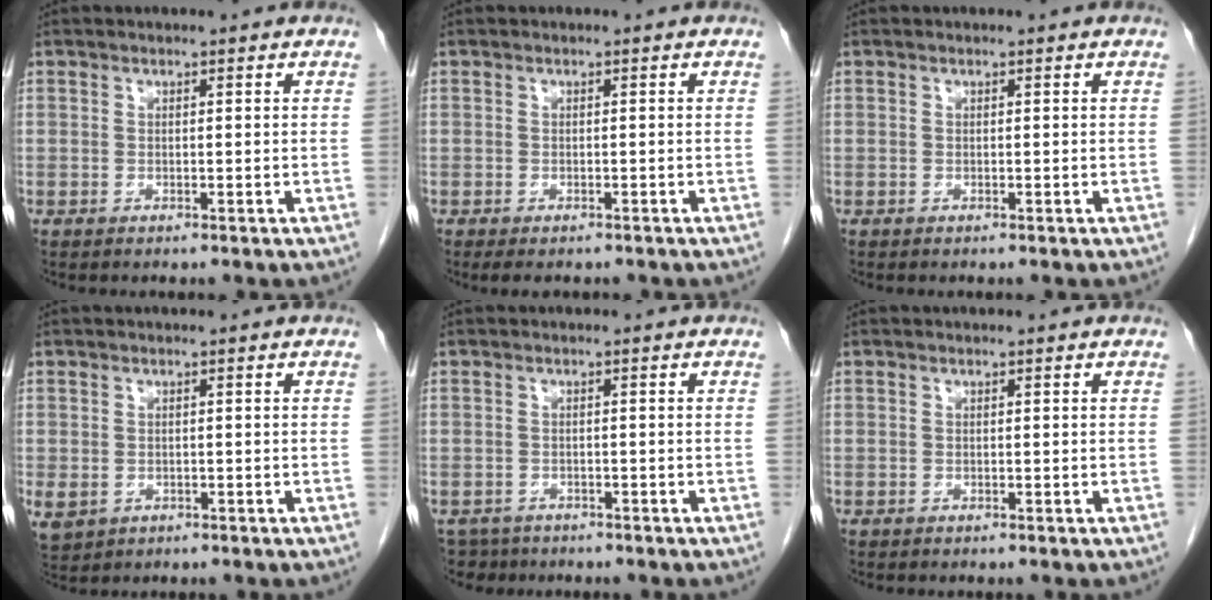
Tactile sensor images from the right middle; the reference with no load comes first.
{"total": 2.9, "force": [-2.3, 1.1, 1.3], "torque": [-0.013, -0.006, -0.028]}
{"total": 0.0}
{"total": 5.2, "force": [-1.7, 4.3, 2.4], "torque": [-0.066, -0.008, -0.017]}
{"total": 3.7, "force": [-3.0, 2.3, -0.2], "torque": [0.005, 0.000, -0.051]}
{"total": 0.0}